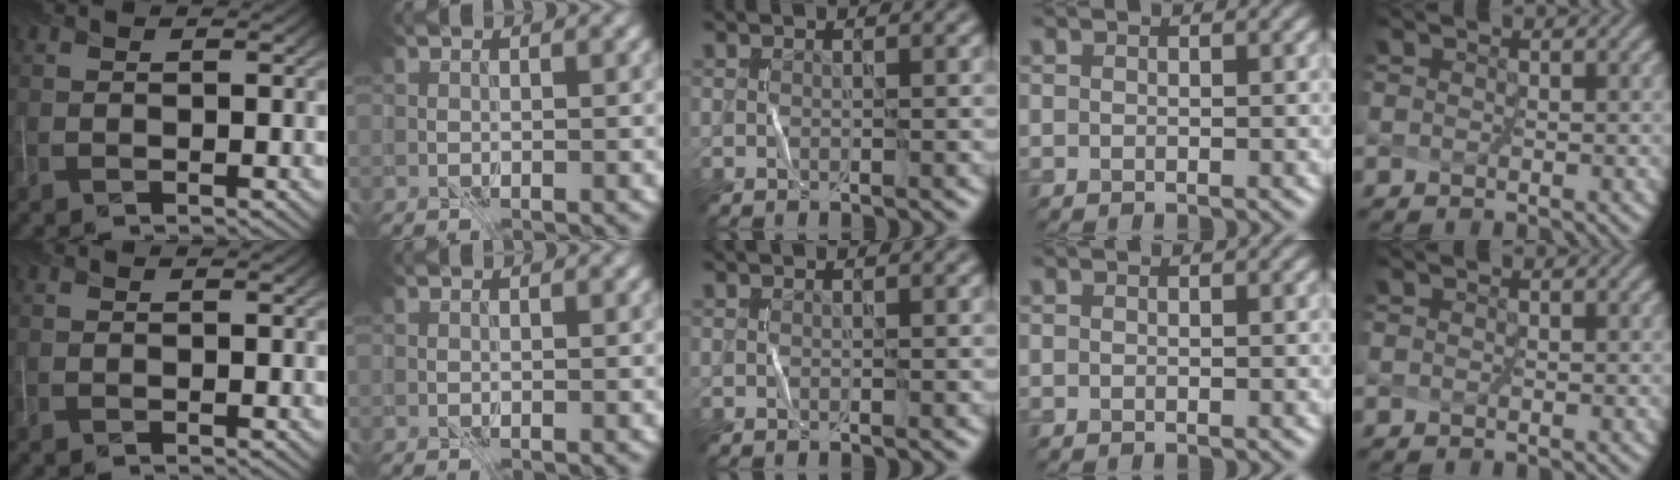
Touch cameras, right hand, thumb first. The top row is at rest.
{}